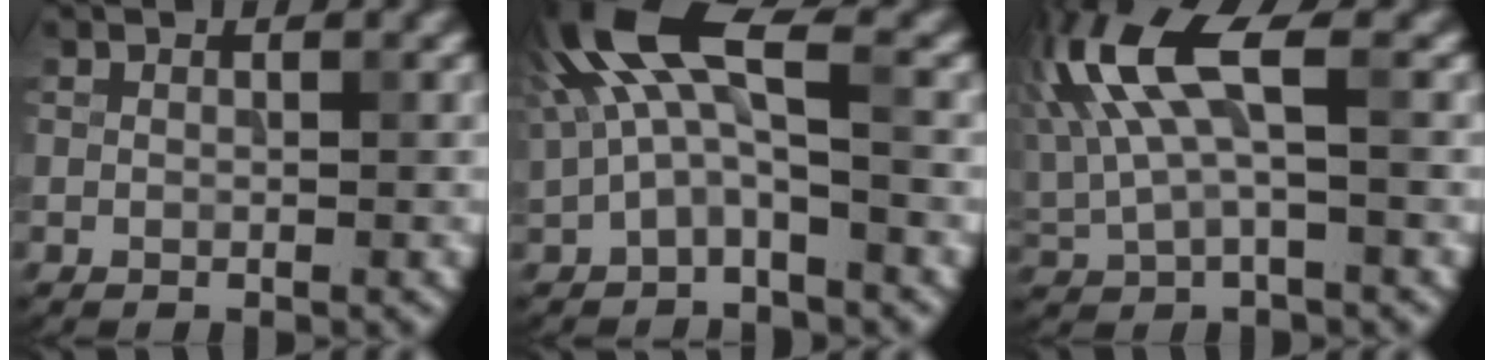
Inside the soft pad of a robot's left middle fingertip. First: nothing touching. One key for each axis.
{"total": 7.5, "fx": 1.6, "fy": 2.8, "fz": 6.8, "tx": -0.139, "ty": 0.020, "tz": 0.018}
{"total": 7.9, "fx": 2.3, "fy": 2.8, "fz": 7.0, "tx": -0.158, "ty": 0.012, "tz": 0.038}